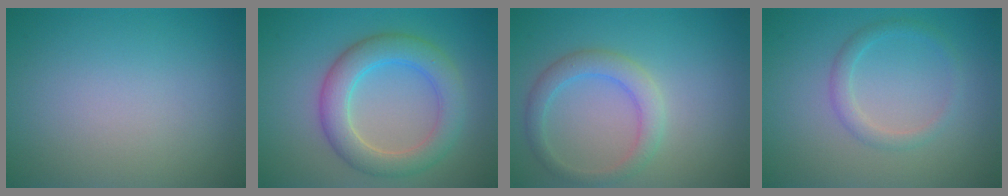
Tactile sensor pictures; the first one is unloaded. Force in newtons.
{"total": 5.2, "press": 5.1, "slide": 0.4}
{"total": 2.9, "press": 2.9, "slide": 0.1}
{"total": 1.7, "press": 1.7, "slide": 0.1}